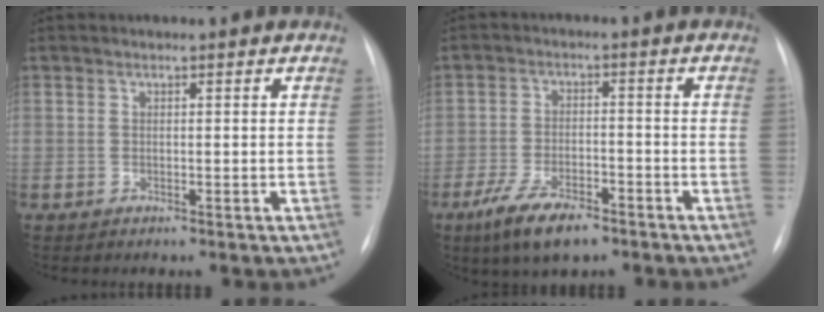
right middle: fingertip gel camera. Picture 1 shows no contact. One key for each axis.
{"total": 8.1, "fx": -5.4, "fy": 2.6, "fz": 5.4, "tx": -0.108, "ty": -0.012, "tz": -0.093}